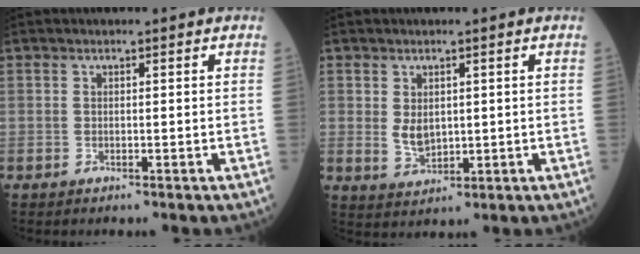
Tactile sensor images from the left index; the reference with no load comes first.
{"total": 3.5, "force": [0.6, 2.3, 2.5], "torque": [-0.053, -0.004, 0.023]}